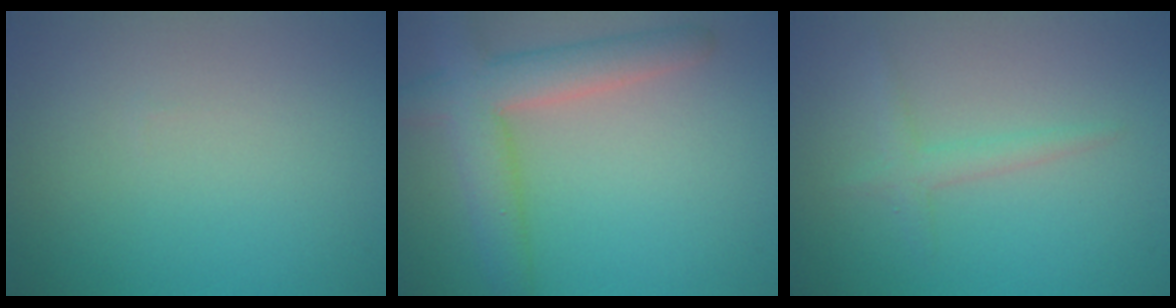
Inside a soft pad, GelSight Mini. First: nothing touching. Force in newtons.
{"total": 5.6, "press": 5.6, "slide": 0.4}
{"total": 1.6, "press": 1.6, "slide": 0.1}